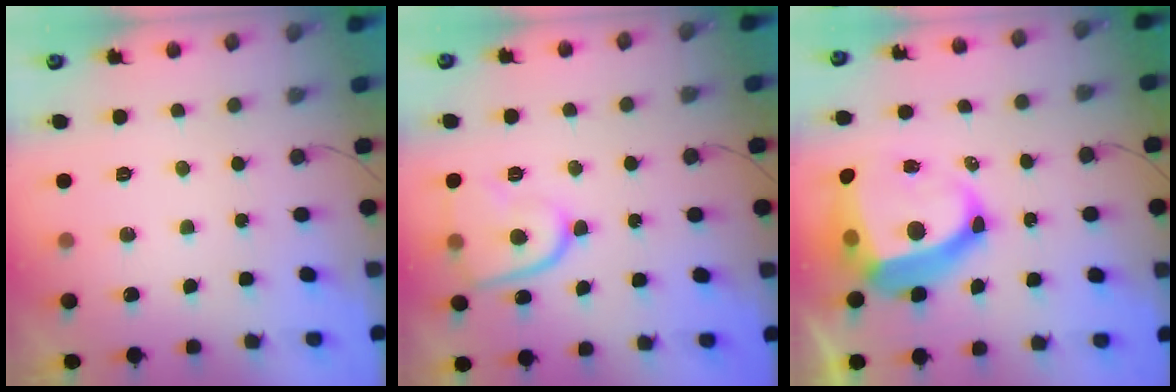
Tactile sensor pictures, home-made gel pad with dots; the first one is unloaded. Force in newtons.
{"total": 10.1, "press": 10.1, "slide": 1.3}
{"total": 18.7, "press": 18.5, "slide": 2.3}